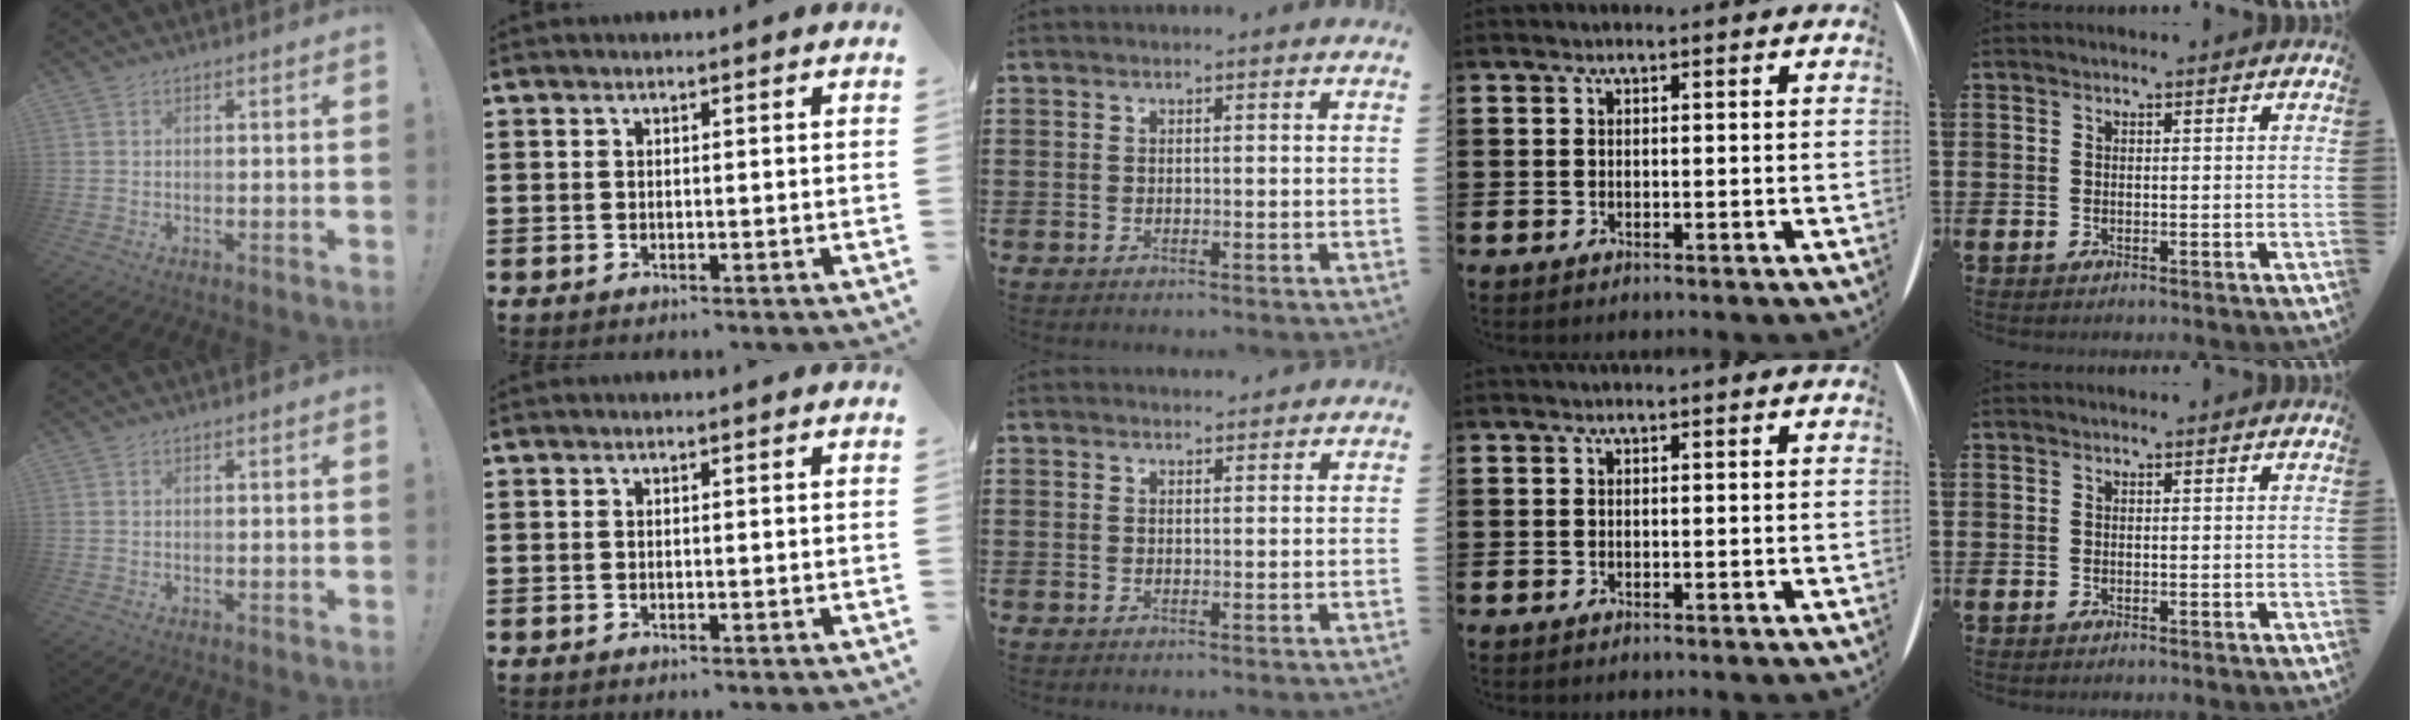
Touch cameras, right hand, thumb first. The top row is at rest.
{"middle": {"total": 1.2, "force": [1.1, 0.2, -0.1], "torque": [0.006, -0.004, 0.020]}}